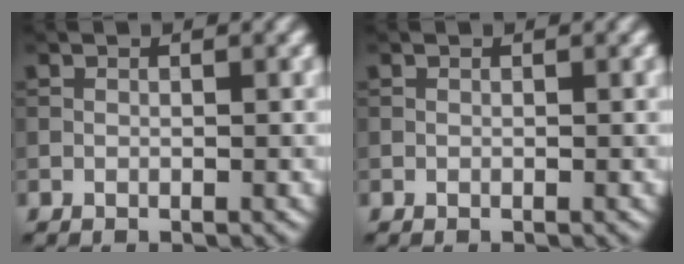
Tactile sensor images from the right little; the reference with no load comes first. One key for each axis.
{"total": 0.0}